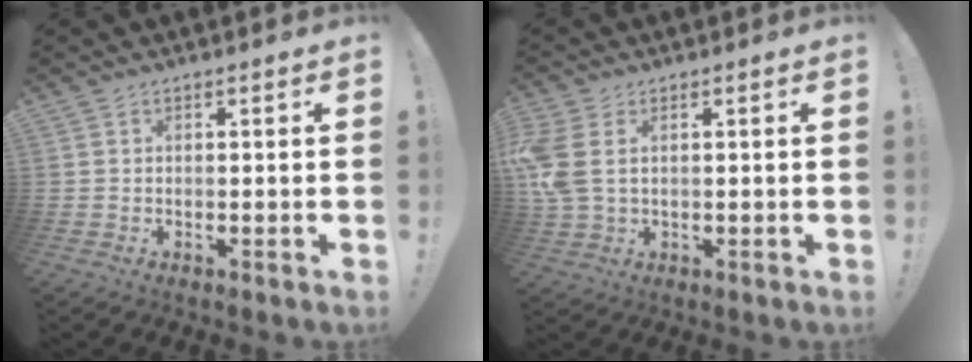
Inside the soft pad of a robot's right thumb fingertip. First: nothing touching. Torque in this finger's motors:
{"motor_torque": [0.26, 0.24, 1.10, -0.07, 0.27]}